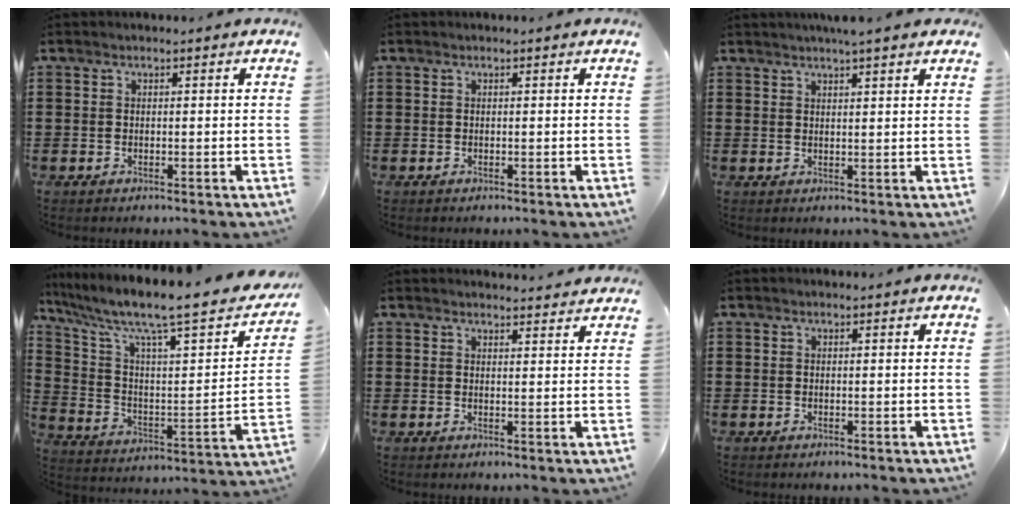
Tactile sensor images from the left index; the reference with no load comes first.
{"total": 0.0}
{"total": 2.8, "force": [2.4, -0.2, 1.4], "torque": [-0.033, 0.001, 0.045]}
{"total": 9.5, "force": [7.3, 0.9, 6.1], "torque": [-0.143, -0.057, 0.109]}
{"total": 2.1, "force": [2.1, 0.0, 0.2], "torque": [-0.009, -0.004, 0.041]}
{"total": 0.0}